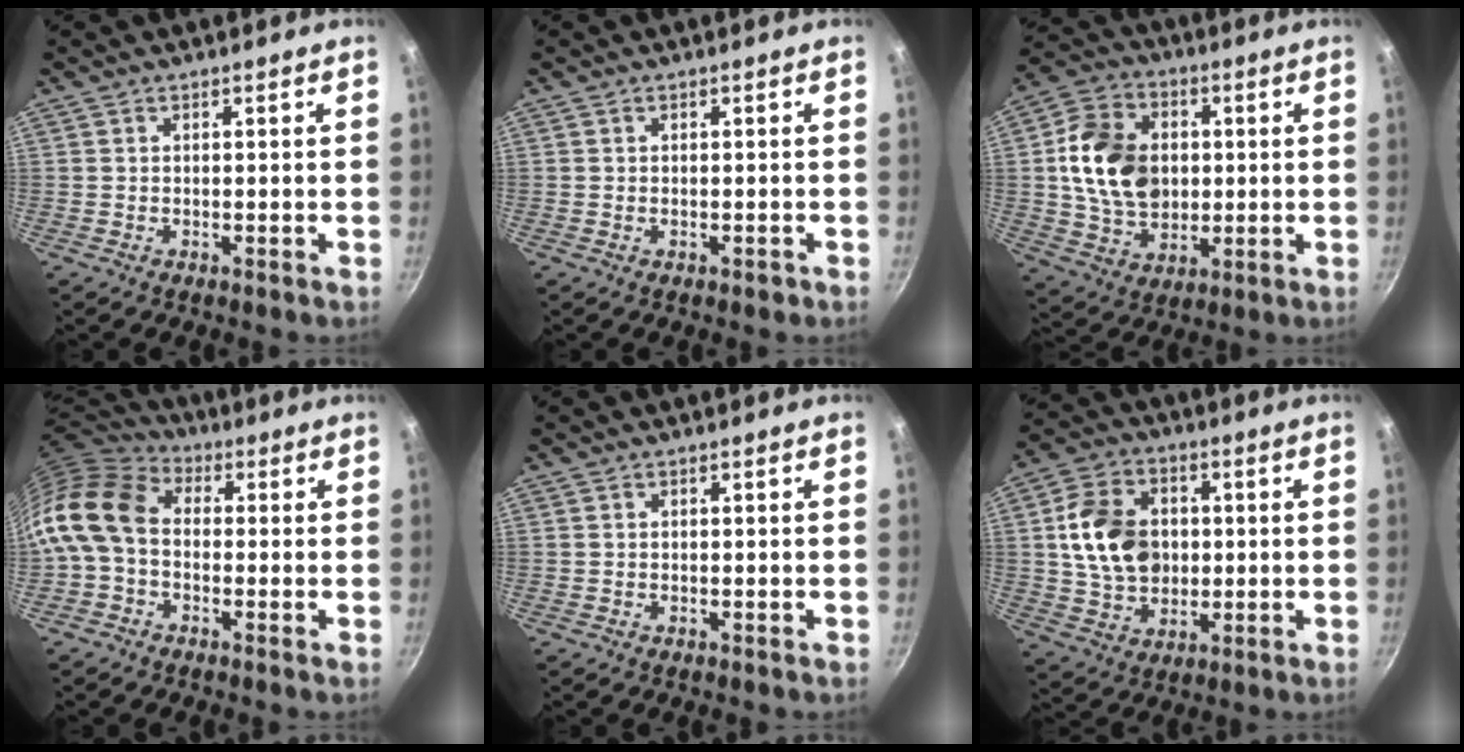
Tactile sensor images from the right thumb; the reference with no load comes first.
{"total": 0.8, "force": [-0.4, 0.3, 0.6], "torque": [-0.006, 0.002, -0.005]}
{"total": 16.2, "force": [1.5, 12.3, 10.5], "torque": [-0.163, 0.005, 0.027]}
{"total": 14.5, "force": [-1.0, 10.6, 9.8], "torque": [-0.196, 0.035, -0.042]}
{"total": 0.0}
{"total": 14.1, "force": [1.4, 10.7, 9.0], "torque": [-0.140, 0.008, 0.026]}